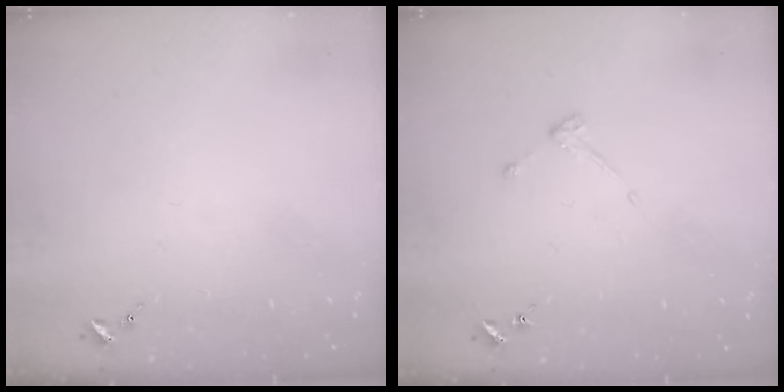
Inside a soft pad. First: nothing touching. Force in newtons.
{"total": 3.1, "press": 3.0, "slide": 0.5}